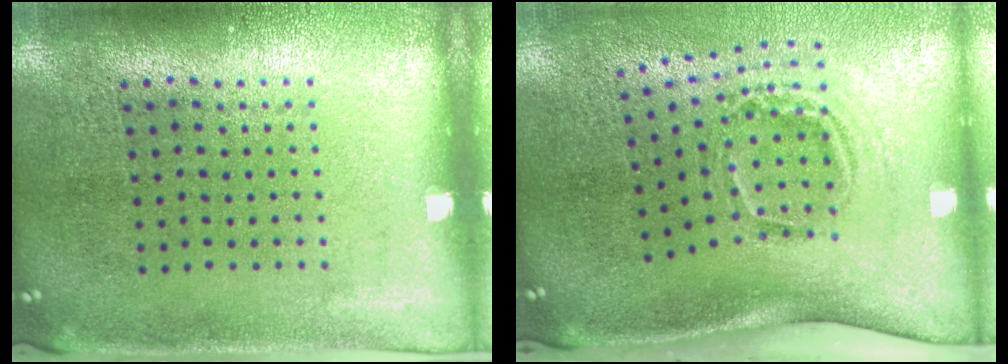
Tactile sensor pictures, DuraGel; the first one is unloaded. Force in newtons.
{"total": 2.0, "press": 1.3, "slide": 1.6}